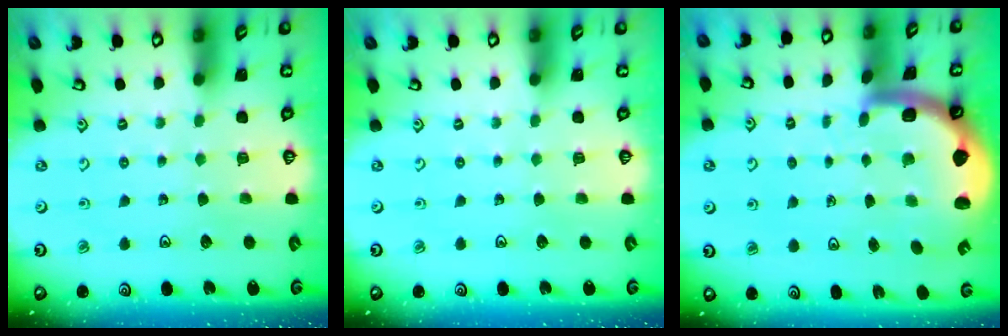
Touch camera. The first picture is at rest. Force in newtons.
{"total": 0.0}
{"total": 4.7, "press": 4.5, "slide": 1.5}